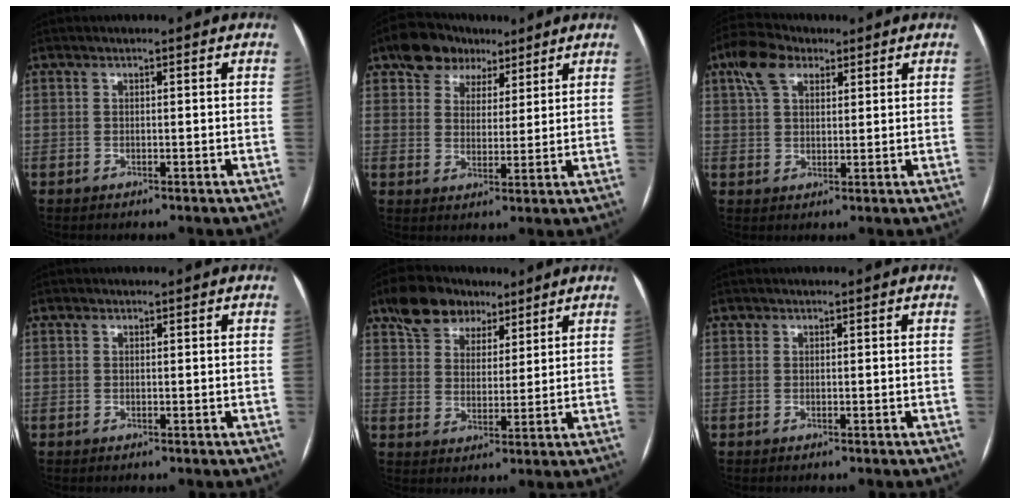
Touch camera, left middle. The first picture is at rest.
{"total": 7.8, "force": [5.1, 5.5, 2.1], "torque": [-0.035, 0.026, 0.086]}
{"total": 6.7, "force": [3.7, 3.8, 4.0], "torque": [-0.093, 0.029, 0.069]}
{"total": 0.0}
{"total": 8.9, "force": [6.2, 5.7, 2.6], "torque": [-0.046, 0.027, 0.111]}
{"total": 0.0}